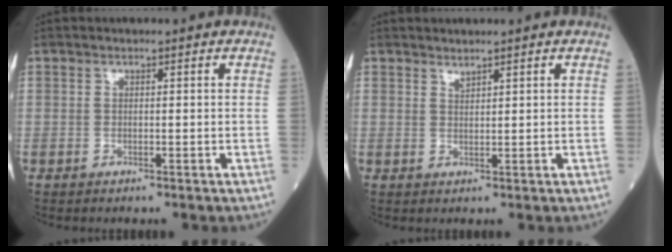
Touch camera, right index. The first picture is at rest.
{"total": 1.0, "force": [0.9, 0.0, 0.3], "torque": [-0.005, -0.006, 0.018]}